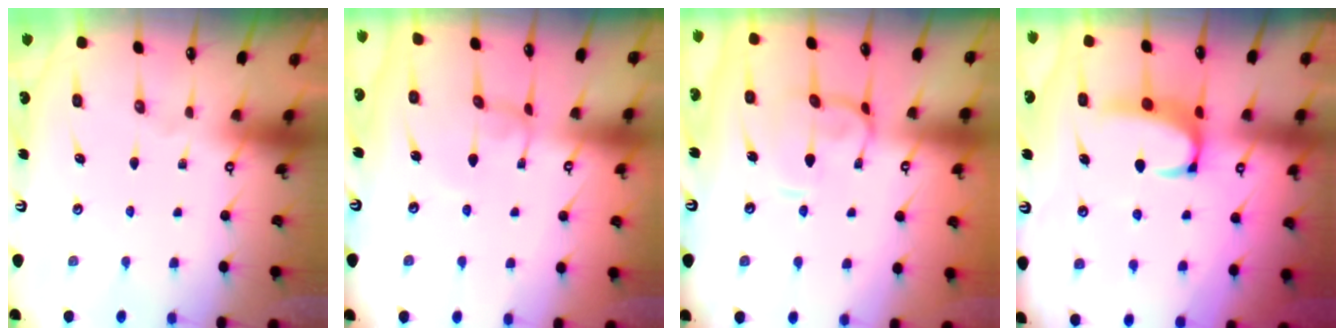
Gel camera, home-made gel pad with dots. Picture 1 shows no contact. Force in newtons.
{"total": 1.4, "press": 1.4, "slide": 0.1}
{"total": 2.9, "press": 2.8, "slide": 0.8}
{"total": 2.4, "press": 2.3, "slide": 0.8}